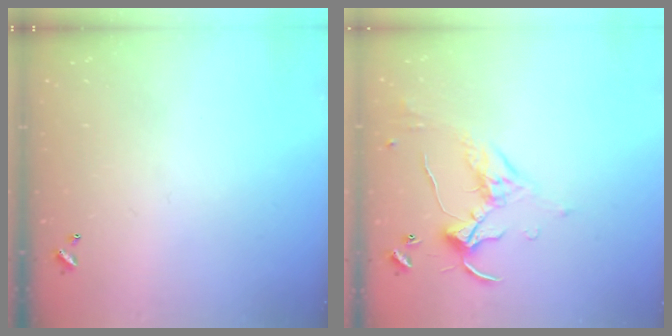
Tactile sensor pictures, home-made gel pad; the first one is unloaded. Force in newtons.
{"total": 1.2, "press": 0.8, "slide": 0.8}